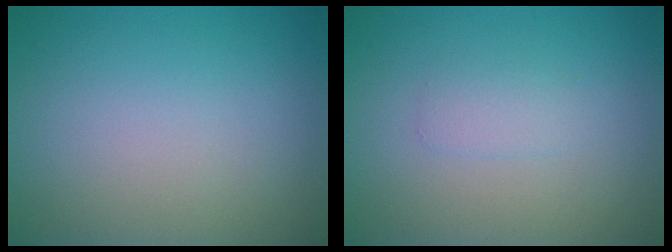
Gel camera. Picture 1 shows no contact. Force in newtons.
{"total": 1.2, "press": 1.2, "slide": 0.0}